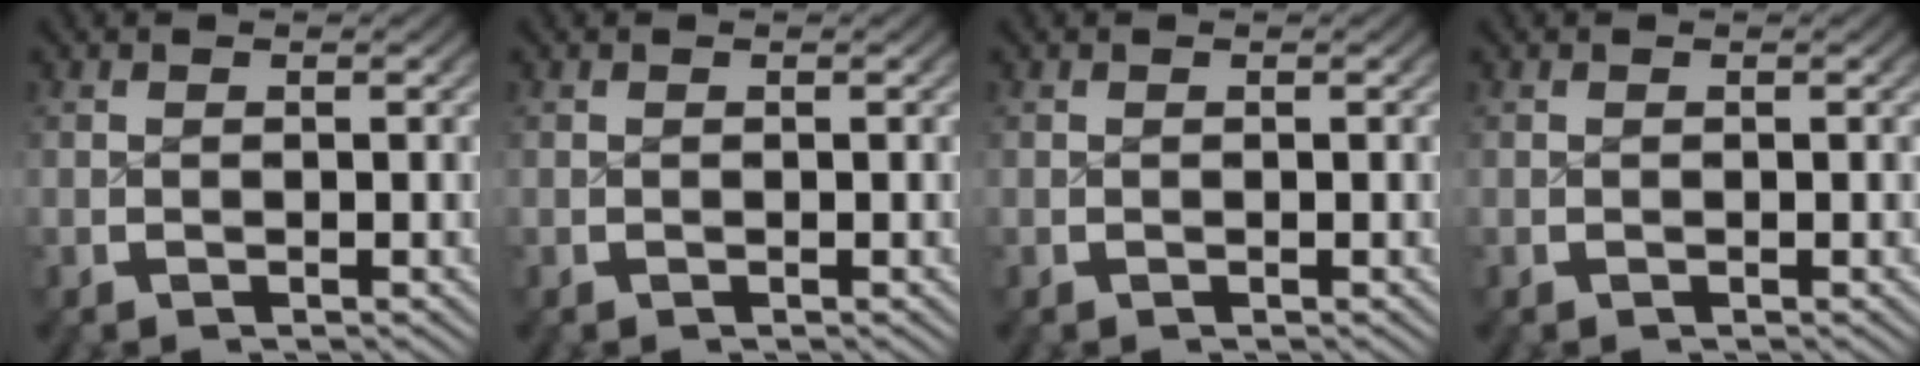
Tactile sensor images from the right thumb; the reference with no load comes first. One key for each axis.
{"total": 0.0}
{"total": 0.0}
{"total": 0.0}